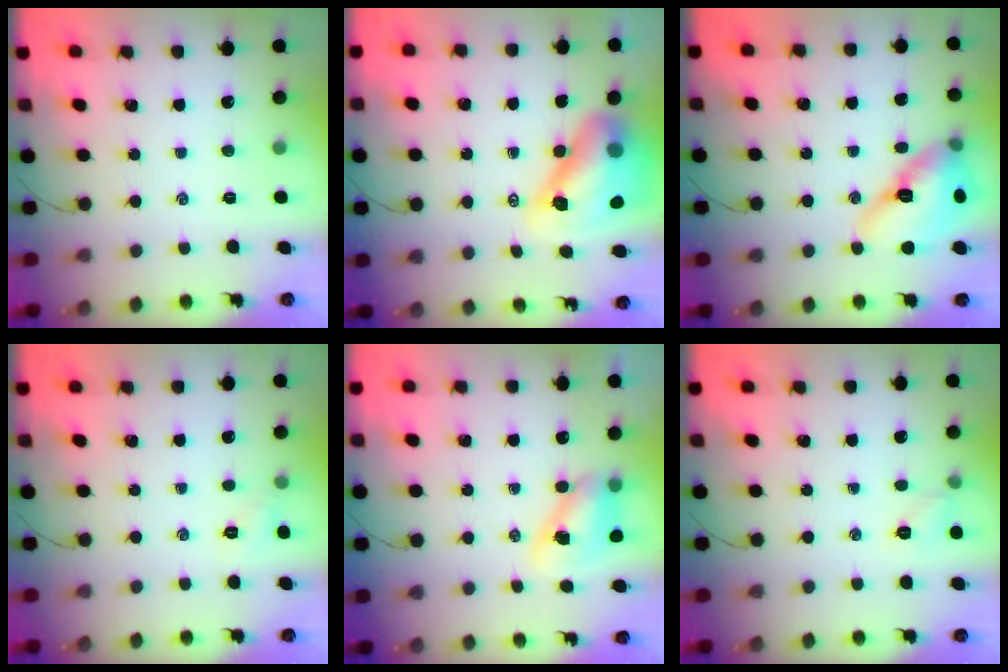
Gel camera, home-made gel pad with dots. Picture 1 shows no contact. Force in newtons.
{"total": 16.0, "press": 15.4, "slide": 4.4}
{"total": 16.4, "press": 16.0, "slide": 3.7}
{"total": 4.9, "press": 4.7, "slide": 1.5}
{"total": 8.6, "press": 8.5, "slide": 1.4}
{"total": 5.8, "press": 5.5, "slide": 1.7}